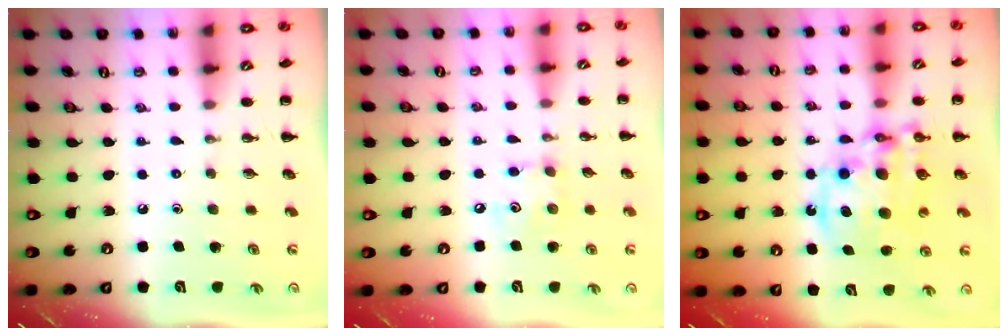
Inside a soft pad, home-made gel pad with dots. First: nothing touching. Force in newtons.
{"total": 5.3, "press": 5.2, "slide": 0.8}
{"total": 14.6, "press": 14.1, "slide": 3.6}